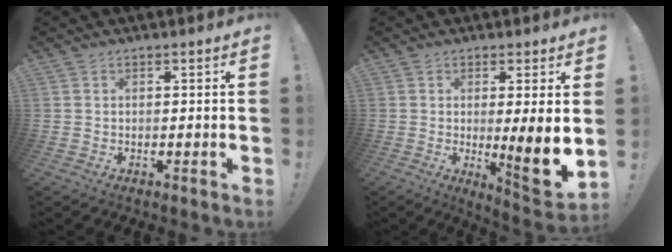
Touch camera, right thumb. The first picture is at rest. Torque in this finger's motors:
{"motor_torque": [-0.14, 1.08, 1.14, -0.12, 0.06]}